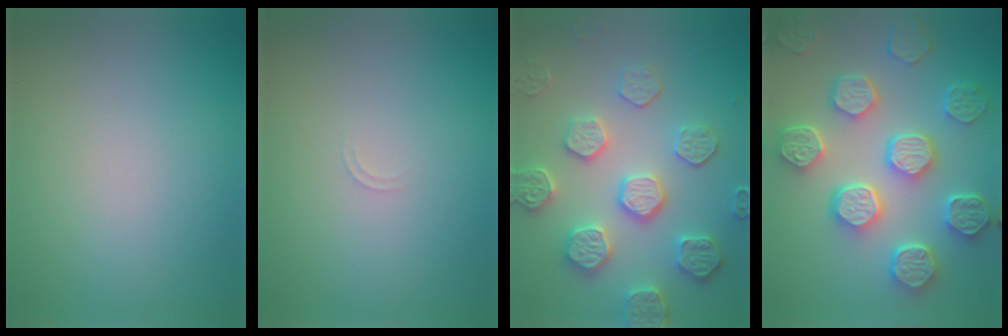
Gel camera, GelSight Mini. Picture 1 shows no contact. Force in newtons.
{"total": 0.6, "press": 0.6, "slide": 0.2}
{"total": 5.6, "press": 5.1, "slide": 2.3}
{"total": 8.0, "press": 6.4, "slide": 4.7}